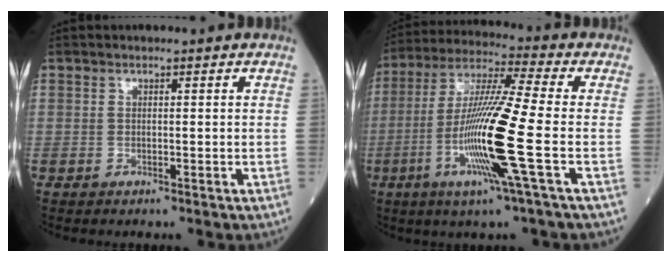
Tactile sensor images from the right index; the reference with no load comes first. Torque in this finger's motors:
{"motor_torque": [1.34, -0.66, 1.05, 0.21]}